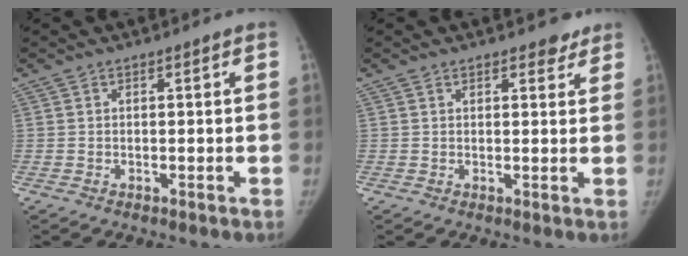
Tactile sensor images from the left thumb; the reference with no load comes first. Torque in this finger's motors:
{"motor_torque": [0.30, -0.14, -0.13, -0.53, 0.08]}